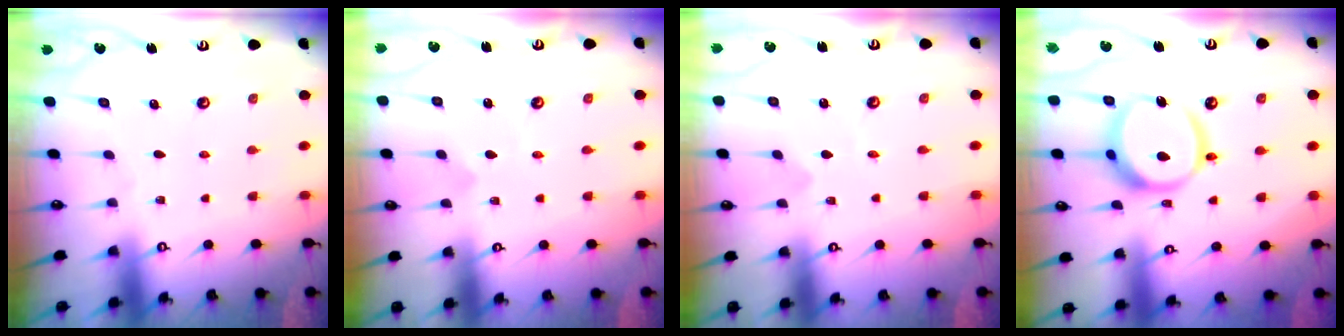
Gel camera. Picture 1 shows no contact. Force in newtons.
{"total": 2.3, "press": 2.3, "slide": 0.0}
{"total": 0.0}
{"total": 14.4, "press": 14.3, "slide": 1.6}